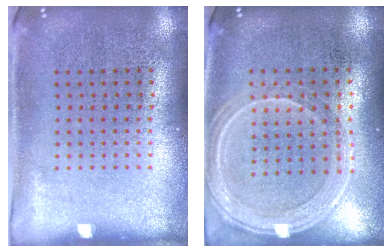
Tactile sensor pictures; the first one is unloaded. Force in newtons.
{"total": 1.2, "press": 1.2, "slide": 0.4}